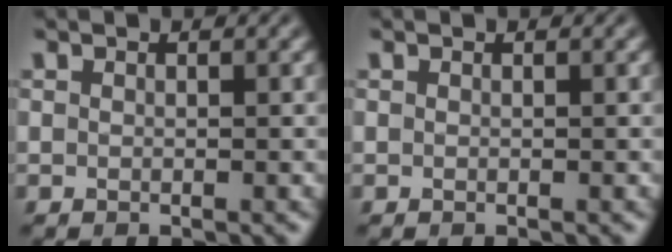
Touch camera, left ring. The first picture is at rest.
{"total": 0.0}